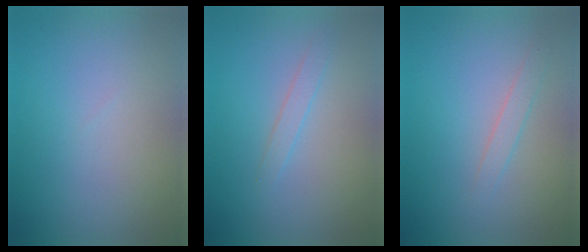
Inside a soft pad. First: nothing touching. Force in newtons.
{"total": 1.2, "press": 1.2, "slide": 0.1}
{"total": 1.3, "press": 1.3, "slide": 0.0}